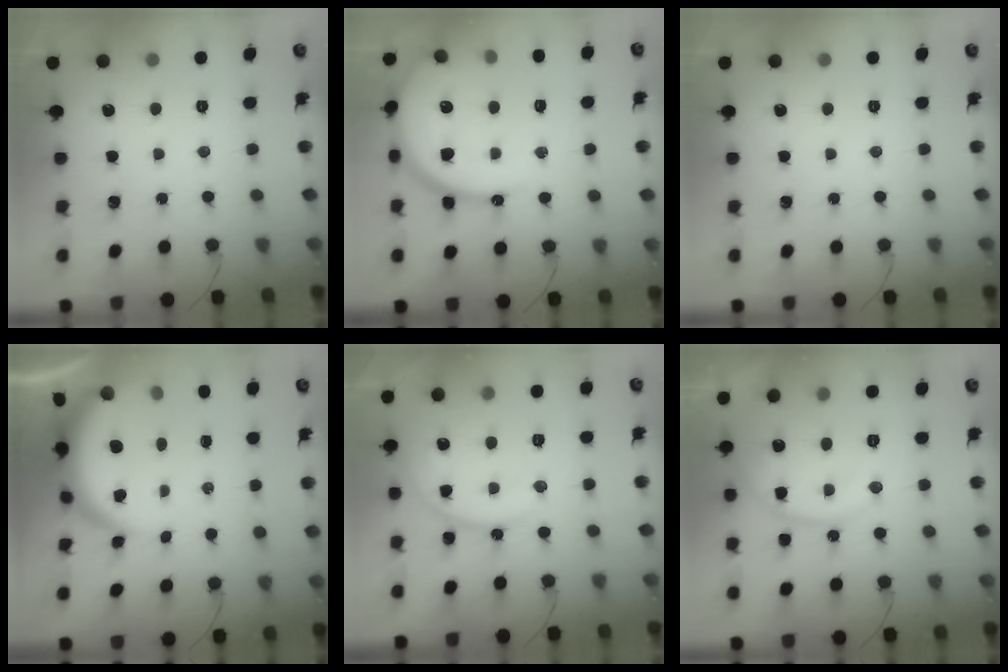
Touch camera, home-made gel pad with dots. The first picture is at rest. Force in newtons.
{"total": 16.0, "press": 16.0, "slide": 0.6}
{"total": 0.0}
{"total": 6.7, "press": 6.7, "slide": 0.5}
{"total": 12.9, "press": 12.9, "slide": 0.8}
{"total": 13.1, "press": 13.1, "slide": 0.4}